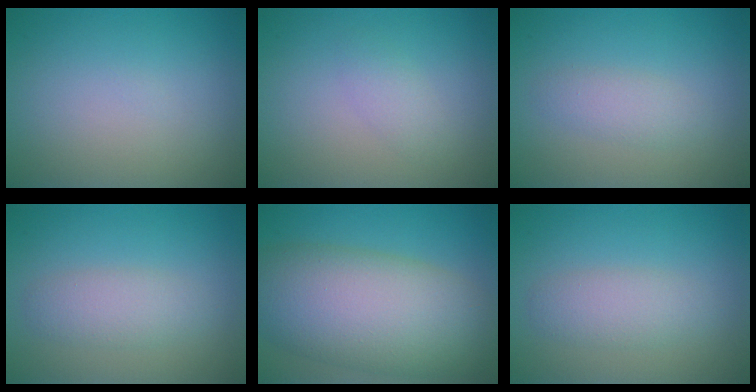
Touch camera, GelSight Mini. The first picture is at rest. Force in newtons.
{"total": 2.5, "press": 2.4, "slide": 0.3}
{"total": 1.8, "press": 1.8, "slide": 0.0}
{"total": 2.6, "press": 2.6, "slide": 0.2}
{"total": 11.4, "press": 11.4, "slide": 0.6}
{"total": 2.6, "press": 2.6, "slide": 0.2}